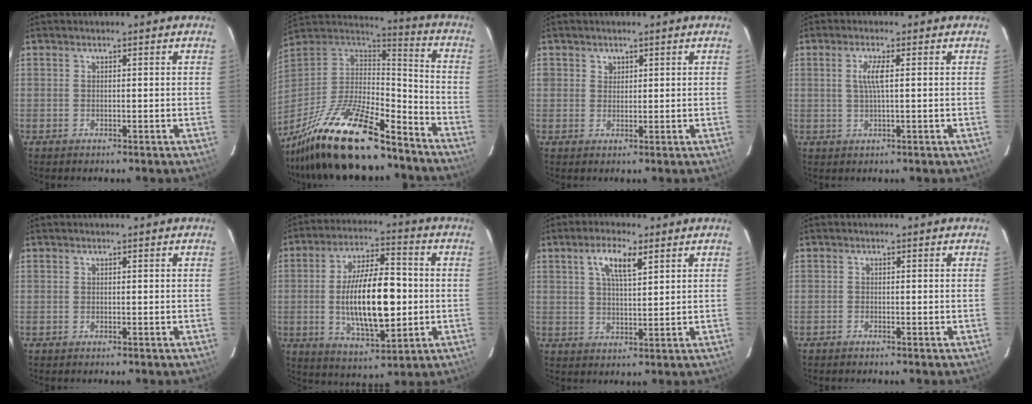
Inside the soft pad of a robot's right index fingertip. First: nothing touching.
{"total": 26.7, "force": [-19.4, 8.0, 16.4], "torque": [-0.322, -0.035, -0.323]}
{"total": 2.0, "force": [0.9, 1.7, 0.2], "torque": [0.003, 0.008, 0.015]}
{"total": 3.1, "force": [0.5, 0.1, 3.1], "torque": [-0.063, 0.000, 0.011]}
{"total": 0.0}
{"total": 17.0, "force": [-1.4, 6.6, 15.6], "torque": [-0.280, 0.000, -0.015]}
{"total": 6.2, "force": [3.1, 1.9, 5.0], "torque": [-0.091, 0.008, 0.056]}
{"total": 0.5, "force": [-0.5, 0.1, 0.0], "torque": [-0.002, 0.001, -0.011]}